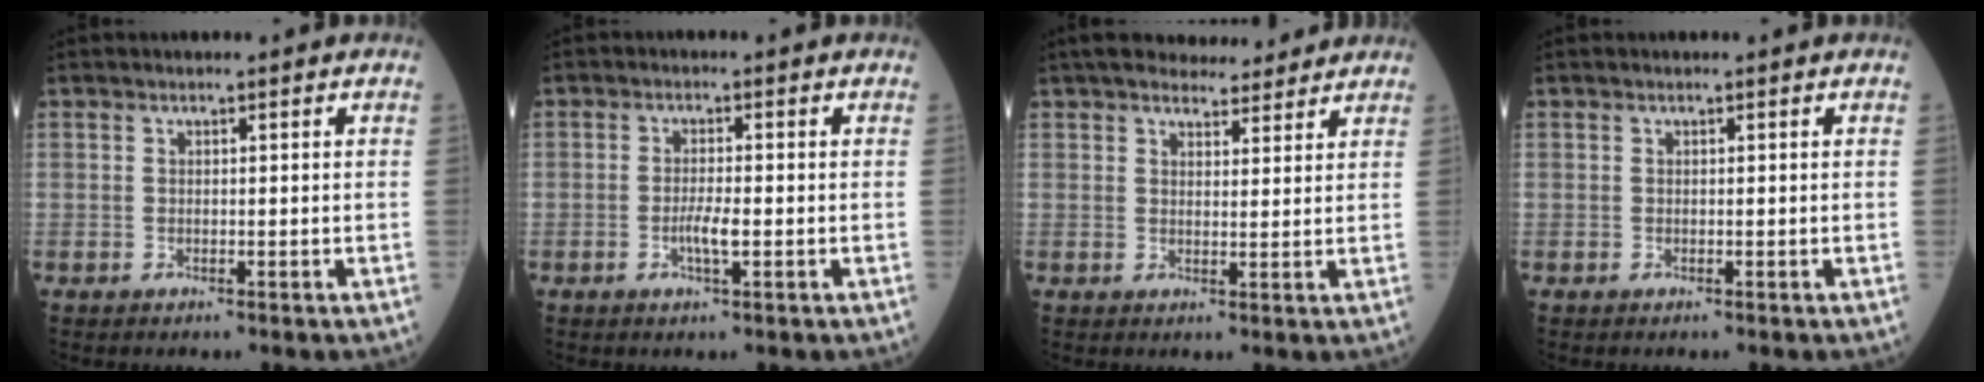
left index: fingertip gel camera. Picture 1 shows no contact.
{"total": 2.6, "force": [-0.7, 0.2, 2.5], "torque": [-0.052, -0.003, -0.013]}
{"total": 10.2, "force": [9.1, 2.6, 3.9], "torque": [-0.050, 0.015, 0.124]}
{"total": 0.0}